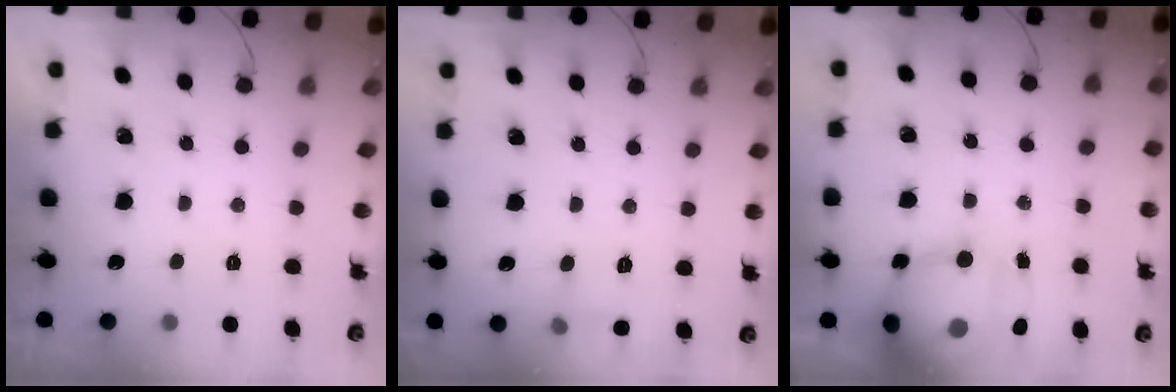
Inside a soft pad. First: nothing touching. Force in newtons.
{"total": 4.1, "press": 3.9, "slide": 1.4}
{"total": 21.1, "press": 20.6, "slide": 4.6}